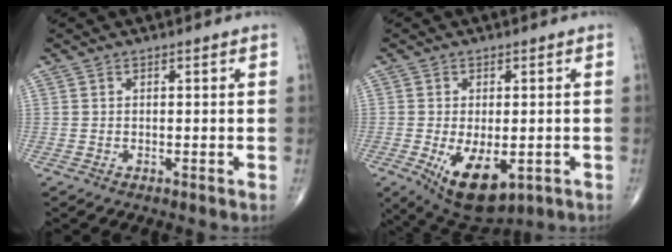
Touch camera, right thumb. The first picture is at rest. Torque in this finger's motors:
{"motor_torque": [0.12, 0.32, 0.58, 0.27, 0.08]}